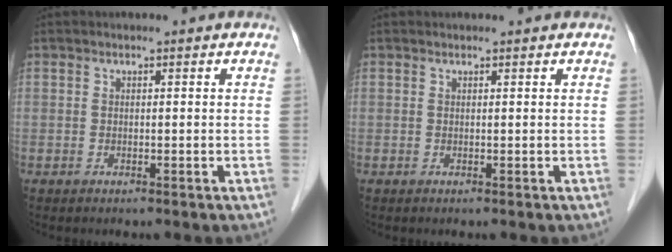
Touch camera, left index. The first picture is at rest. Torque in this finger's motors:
{"motor_torque": [0.28, -0.12, -0.02, -0.01]}